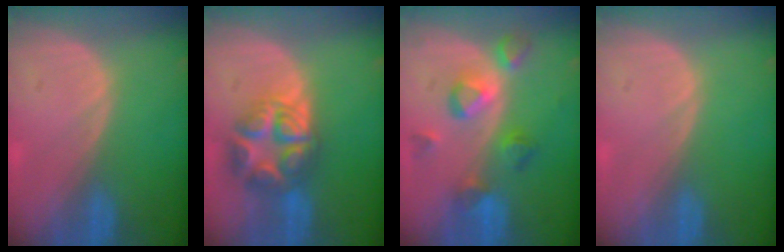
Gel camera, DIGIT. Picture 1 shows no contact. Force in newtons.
{"total": 8.0, "press": 8.0, "slide": 0.5}
{"total": 6.6, "press": 6.6, "slide": 0.7}
{"total": 0.0}